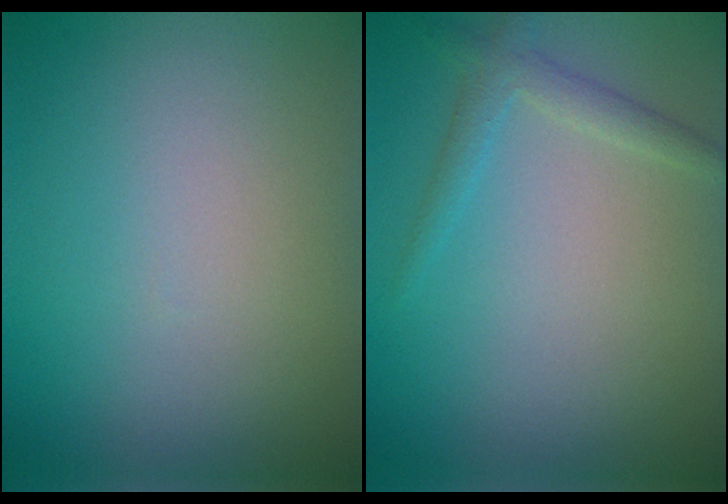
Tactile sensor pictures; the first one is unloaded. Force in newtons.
{"total": 1.8, "press": 1.8, "slide": 0.1}